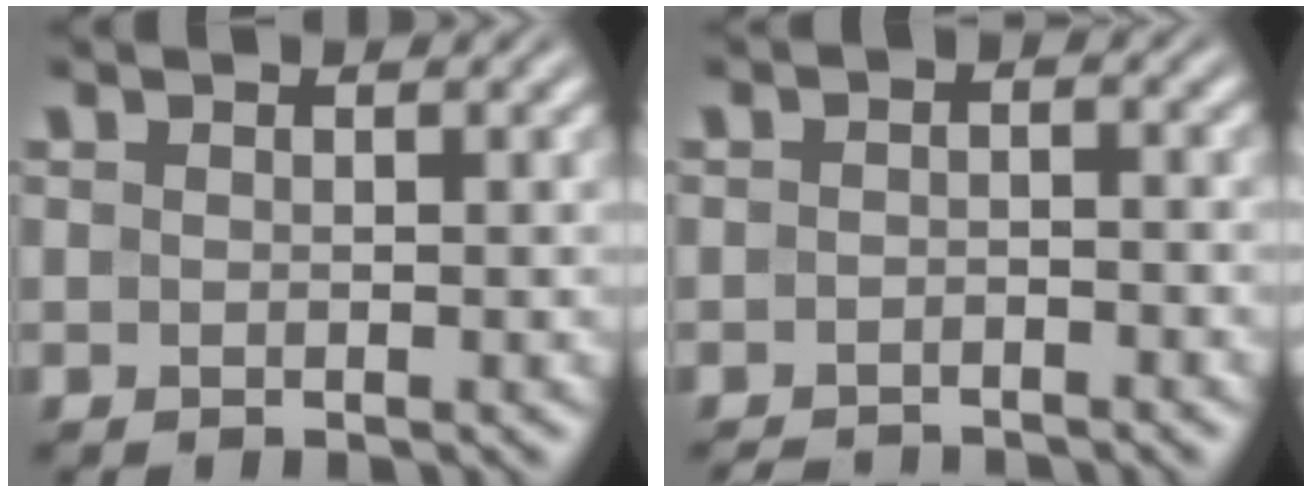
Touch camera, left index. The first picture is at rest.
{"total": 2.8, "force": [-2.5, 0.7, 1.1], "torque": [-0.018, -0.004, -0.046]}